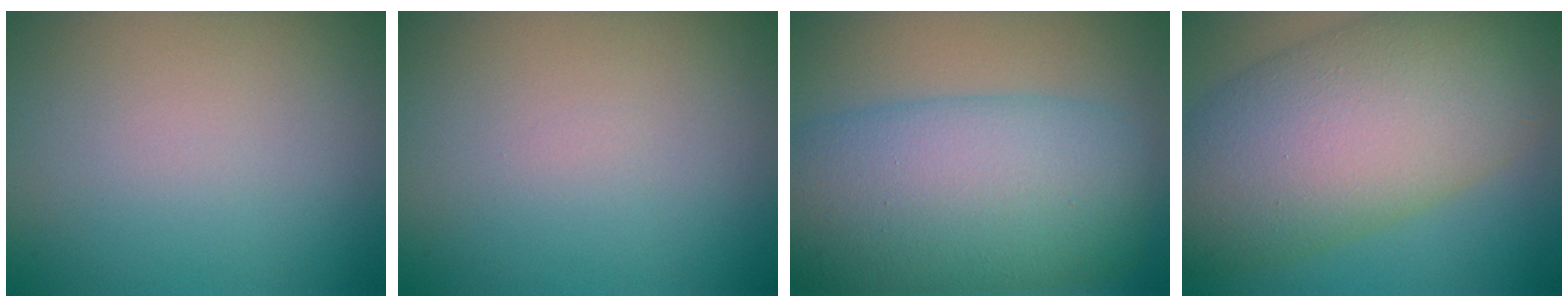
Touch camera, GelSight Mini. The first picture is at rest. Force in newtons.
{"total": 0.0}
{"total": 11.0, "press": 11.0, "slide": 0.2}
{"total": 12.4, "press": 12.3, "slide": 0.4}